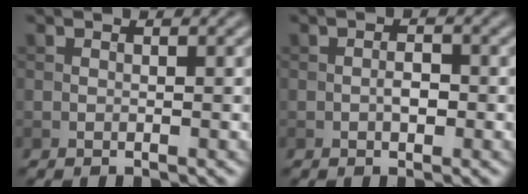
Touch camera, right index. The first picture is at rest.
{"total": 1.4, "force": [-0.4, 0.7, 1.2], "torque": [-0.021, 0.003, -0.008]}